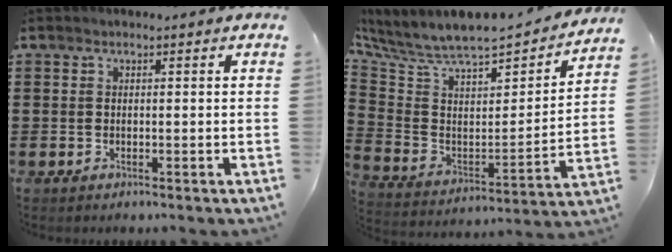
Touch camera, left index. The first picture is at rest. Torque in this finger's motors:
{"motor_torque": [1.17, -0.97, 1.05, 0.21]}